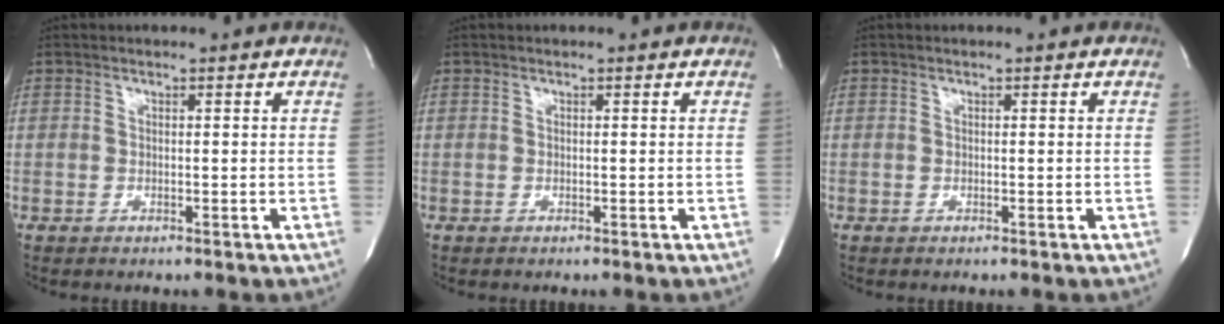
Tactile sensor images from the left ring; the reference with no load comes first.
{"total": 0.0}
{"total": 0.0}